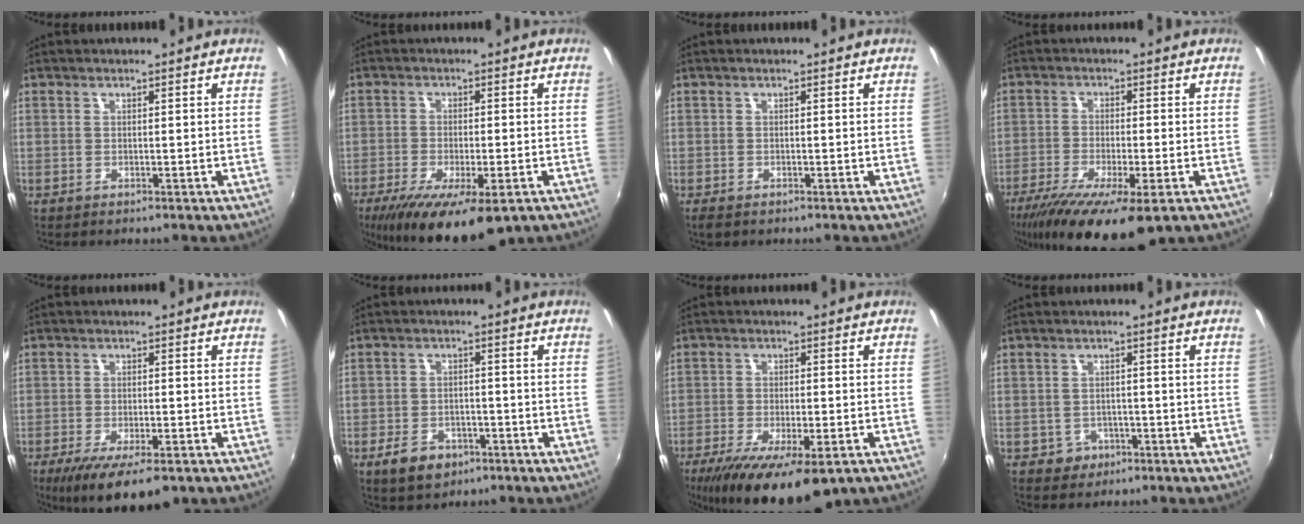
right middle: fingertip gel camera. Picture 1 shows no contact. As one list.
[{"total": 15.7, "force": [-9.8, 5.0, 11.3], "torque": [-0.217, -0.053, -0.150]}, {"total": 1.8, "force": [-1.2, 1.0, 1.0], "torque": [-0.022, -0.009, -0.019]}, {"total": 14.7, "force": [-9.2, 3.2, 11.0], "torque": [-0.216, -0.055, -0.151]}, {"total": 11.0, "force": [-7.1, 3.5, 7.7], "torque": [-0.152, -0.034, -0.114]}, {"total": 6.8, "force": [-4.0, 4.4, 3.3], "torque": [-0.089, -0.001, -0.060]}, {"total": 17.1, "force": [-11.1, 5.6, 11.8], "torque": [-0.227, -0.056, -0.168]}, {"total": 4.0, "force": [-1.9, 3.5, 0.7], "torque": [-0.025, 0.004, -0.025]}]